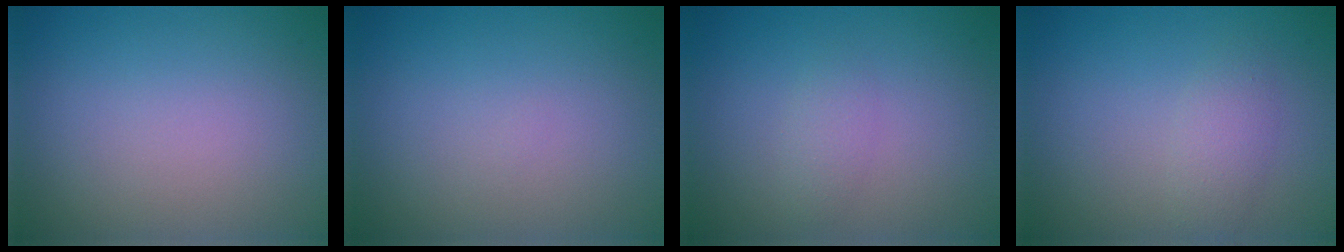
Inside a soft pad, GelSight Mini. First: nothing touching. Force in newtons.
{"total": 0.0}
{"total": 1.3, "press": 1.3, "slide": 0.0}
{"total": 1.8, "press": 1.8, "slide": 0.1}